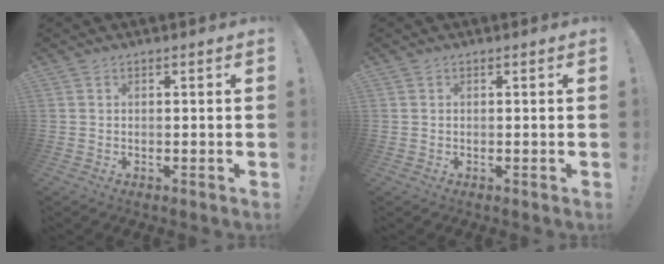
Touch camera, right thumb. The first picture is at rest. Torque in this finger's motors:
{"motor_torque": [-0.11, -0.20, -0.01, 0.18, -0.03]}